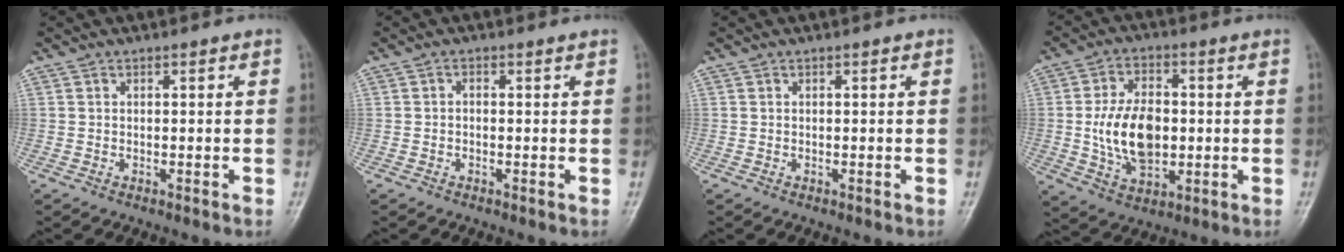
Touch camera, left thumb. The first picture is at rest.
{"total": 0.8, "force": [0.0, 0.4, 0.6], "torque": [-0.005, 0.004, -0.003]}
{"total": 0.0}
{"total": 12.6, "force": [-0.2, 7.9, 9.8], "torque": [-0.161, 0.002, 0.003]}